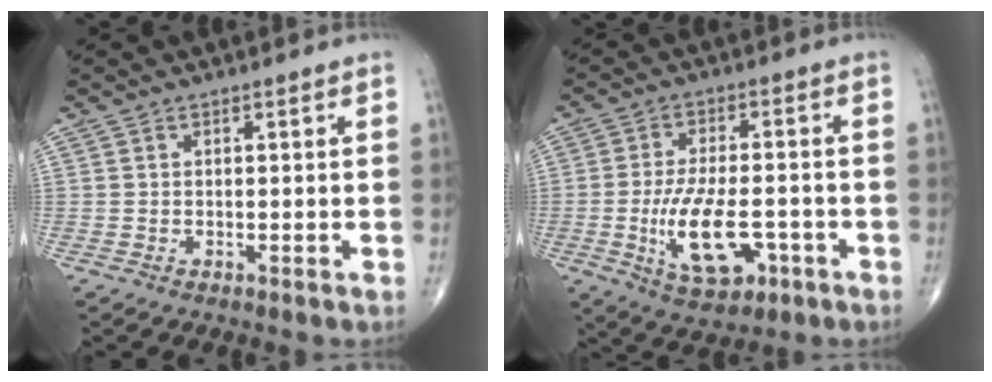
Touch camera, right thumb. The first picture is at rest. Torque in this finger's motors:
{"motor_torque": [3.18, 1.83, 1.50, -0.20, 0.42]}